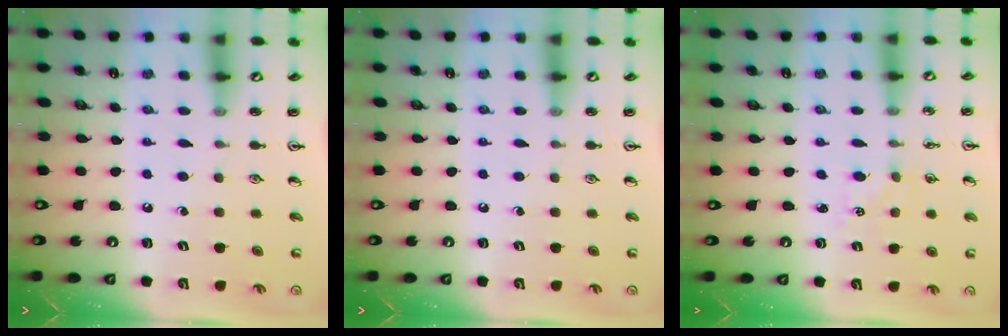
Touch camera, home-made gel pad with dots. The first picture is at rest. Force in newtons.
{"total": 0.0}
{"total": 2.4, "press": 2.3, "slide": 0.3}